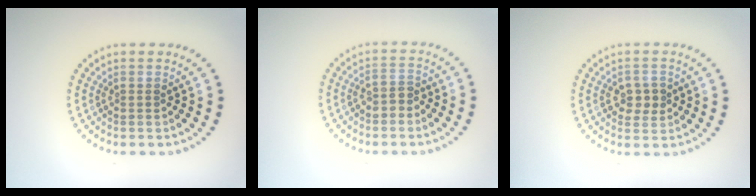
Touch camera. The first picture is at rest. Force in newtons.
{"total": 1.7, "press": 1.5, "slide": 0.8}
{"total": 2.4, "press": 2.4, "slide": 0.3}